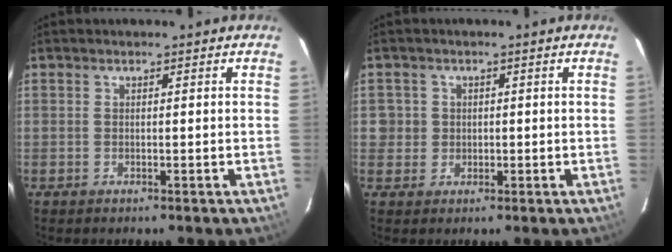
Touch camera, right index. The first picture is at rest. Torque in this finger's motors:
{"motor_torque": [0.09, 0.05, -0.03, -0.01]}